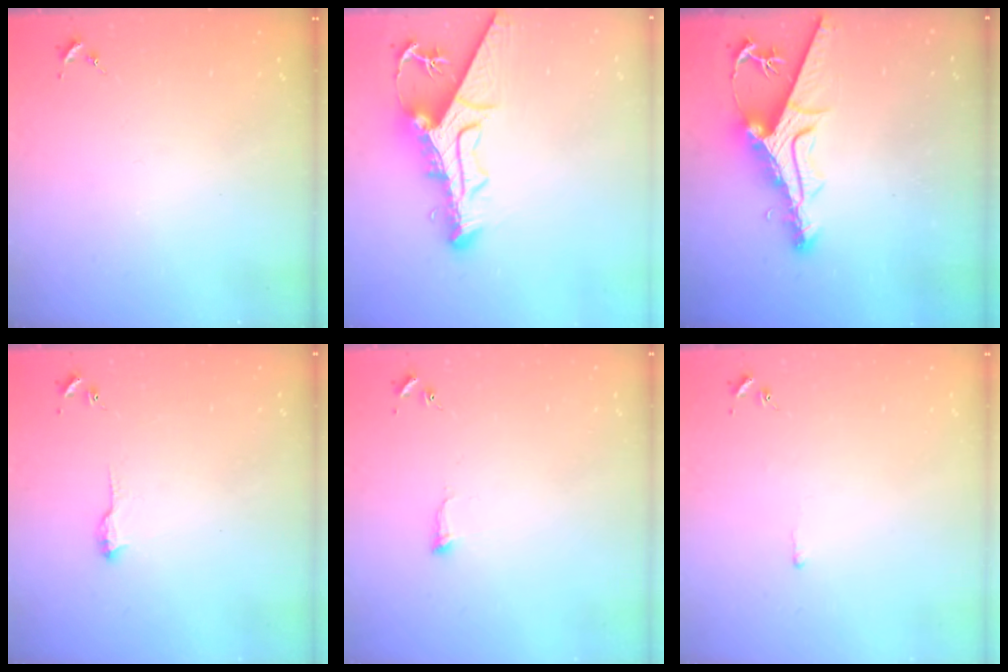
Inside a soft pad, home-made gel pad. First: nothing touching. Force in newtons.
{"total": 14.5, "press": 14.4, "slide": 1.6}
{"total": 11.8, "press": 11.8, "slide": 1.4}
{"total": 5.9, "press": 5.8, "slide": 0.6}
{"total": 5.6, "press": 5.6, "slide": 0.5}
{"total": 2.6, "press": 2.6, "slide": 0.4}